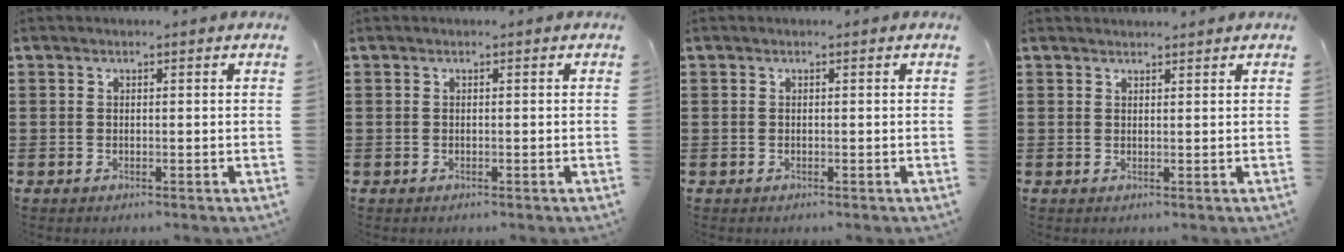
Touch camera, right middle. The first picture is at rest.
{"total": 0.0}
{"total": 0.0}
{"total": 1.2, "force": [1.2, 0.0, 0.0], "torque": [-0.002, -0.003, 0.024]}